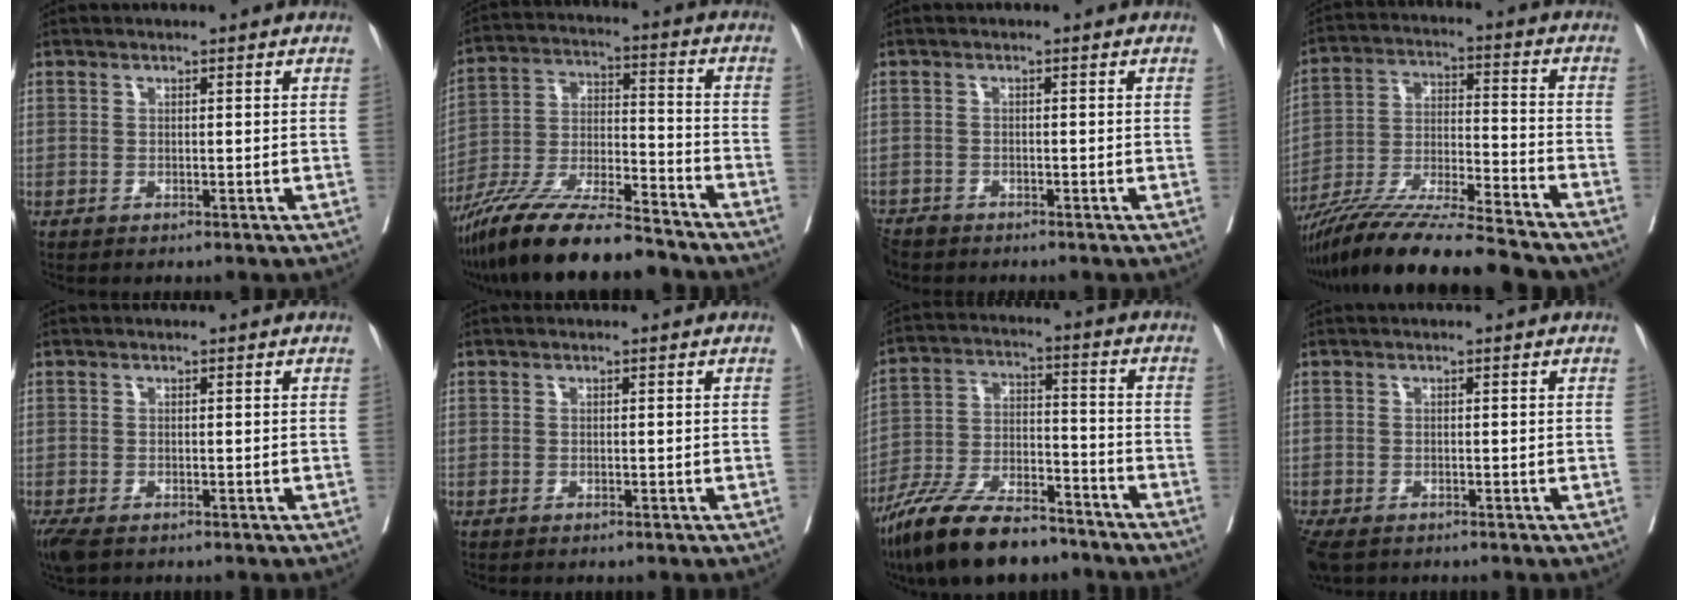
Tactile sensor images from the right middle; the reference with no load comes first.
{"total": 18.3, "force": [-15.3, 2.3, 9.8], "torque": [-0.201, -0.027, -0.276]}
{"total": 3.5, "force": [-3.3, 0.9, 0.7], "torque": [-0.011, -0.011, -0.061]}
{"total": 21.1, "force": [-18.3, 0.9, 10.5], "torque": [-0.204, -0.033, -0.313]}
{"total": 4.3, "force": [-3.0, 1.8, 2.6], "torque": [-0.056, -0.016, -0.051]}
{"total": 0.9, "force": [-0.7, 0.2, 0.5], "torque": [-0.010, -0.003, -0.009]}
{"total": 16.0, "force": [-12.8, 4.3, 8.5], "torque": [-0.163, -0.010, -0.232]}
{"total": 5.8, "force": [-3.9, 2.9, 3.0], "torque": [-0.072, -0.015, -0.065]}